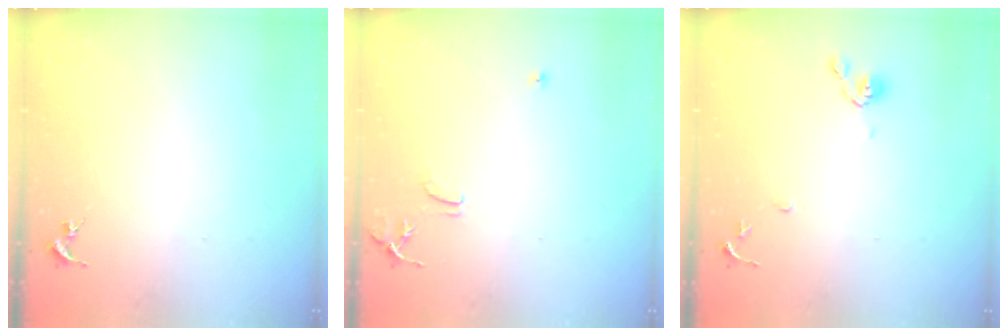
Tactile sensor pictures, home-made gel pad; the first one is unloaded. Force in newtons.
{"total": 7.9, "press": 7.9, "slide": 0.7}
{"total": 8.6, "press": 8.6, "slide": 0.7}